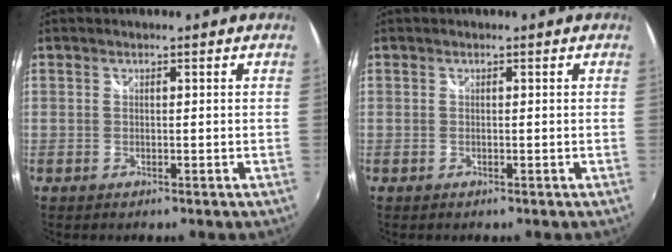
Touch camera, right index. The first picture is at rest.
{"total": 0.0}